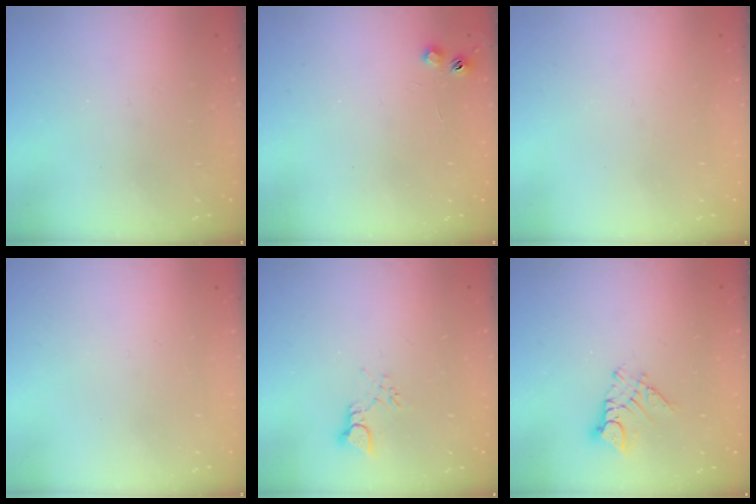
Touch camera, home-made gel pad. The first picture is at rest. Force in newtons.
{"total": 4.5, "press": 4.4, "slide": 0.6}
{"total": 0.0}
{"total": 0.0}
{"total": 2.8, "press": 2.8, "slide": 0.4}
{"total": 7.5, "press": 7.5, "slide": 0.7}